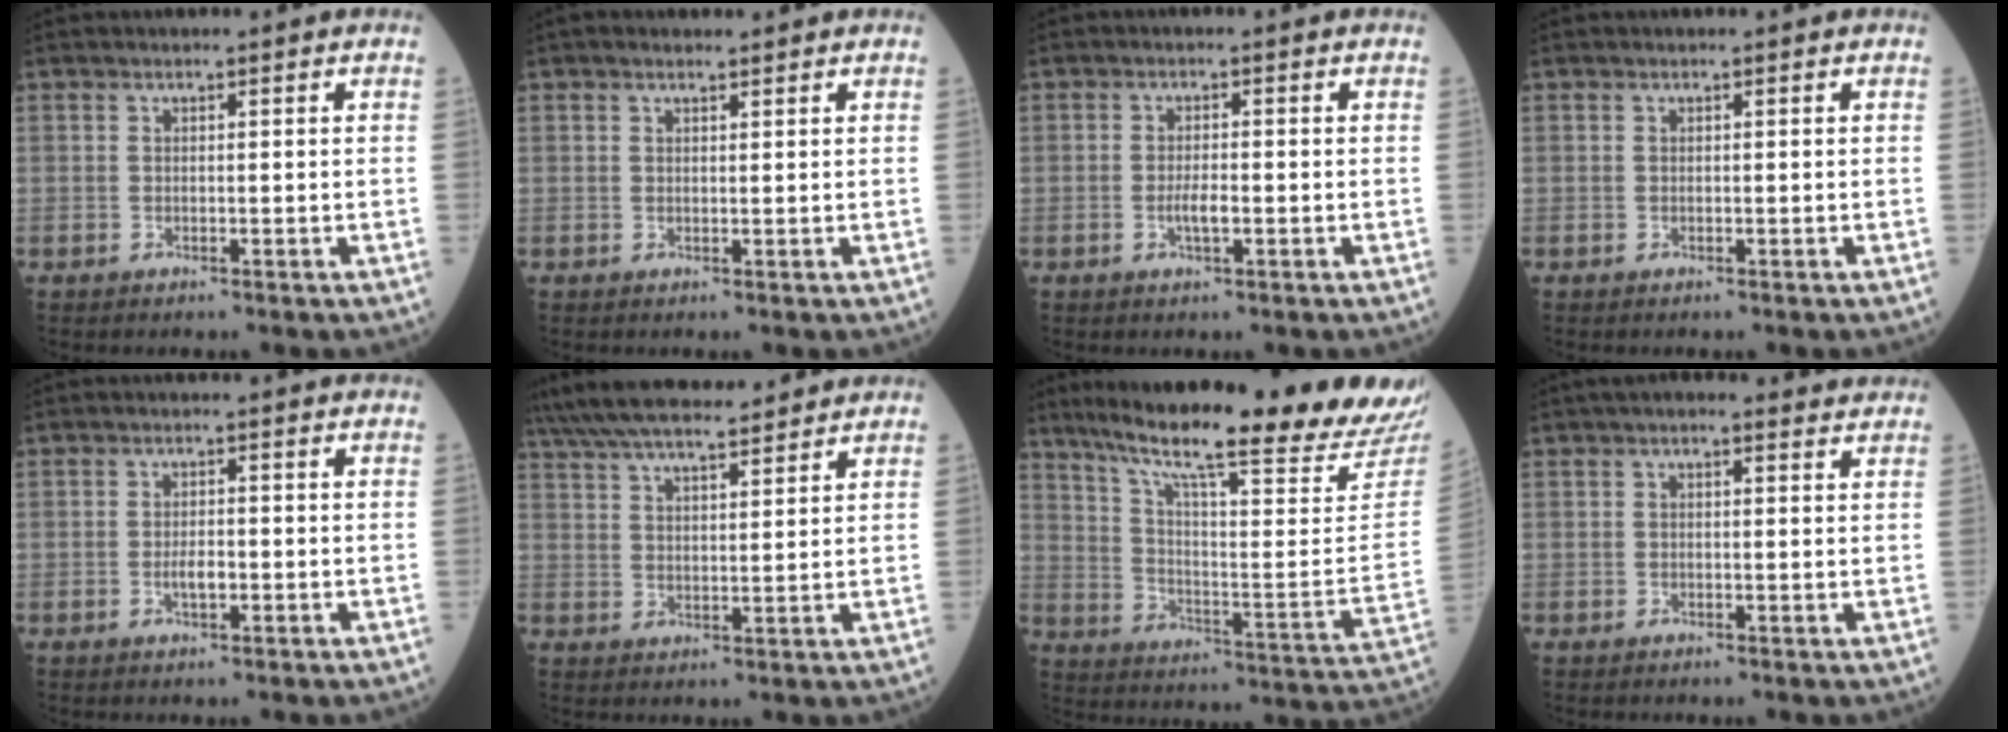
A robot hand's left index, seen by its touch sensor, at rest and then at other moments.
{"total": 1.7, "force": [1.4, 0.5, 0.8], "torque": [-0.019, 0.013, 0.022]}
{"total": 2.3, "force": [-0.7, 0.5, 2.2], "torque": [-0.043, 0.000, -0.012]}
{"total": 0.0}
{"total": 2.3, "force": [-0.6, 0.9, 2.0], "torque": [-0.039, 0.002, -0.009]}
{"total": 17.9, "force": [15.8, 3.6, 7.5], "torque": [-0.147, 0.041, 0.251]}
{"total": 27.5, "force": [23.9, -0.3, 13.7], "torque": [-0.223, -0.082, 0.322]}
{"total": 5.0, "force": [4.0, 1.5, 2.6], "torque": [-0.035, 0.031, 0.048]}